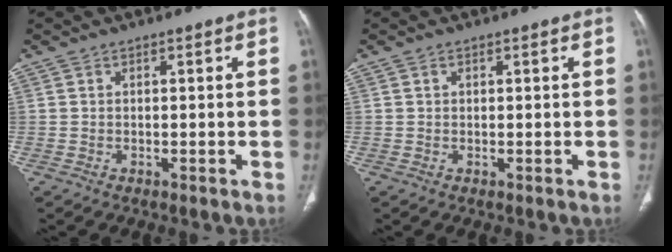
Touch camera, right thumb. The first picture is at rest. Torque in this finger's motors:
{"motor_torque": [-0.39, 0.21, -0.15, 0.10, 0.05]}